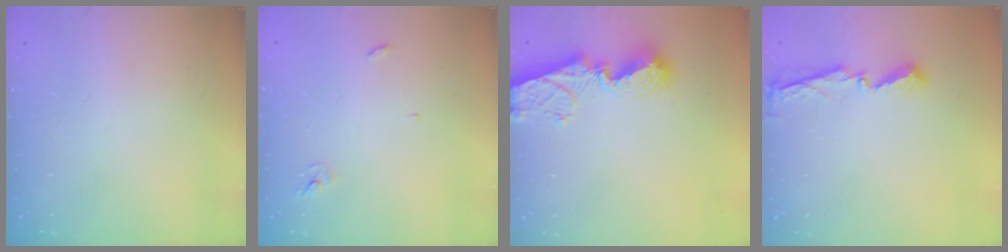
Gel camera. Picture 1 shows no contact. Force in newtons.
{"total": 2.4, "press": 2.4, "slide": 0.2}
{"total": 9.2, "press": 9.2, "slide": 1.1}
{"total": 5.1, "press": 5.1, "slide": 0.4}